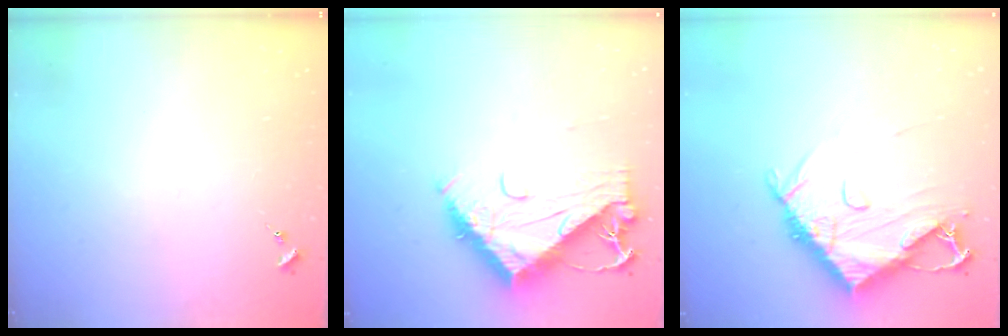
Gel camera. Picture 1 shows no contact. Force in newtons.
{"total": 12.0, "press": 11.9, "slide": 1.4}
{"total": 13.0, "press": 12.9, "slide": 1.5}